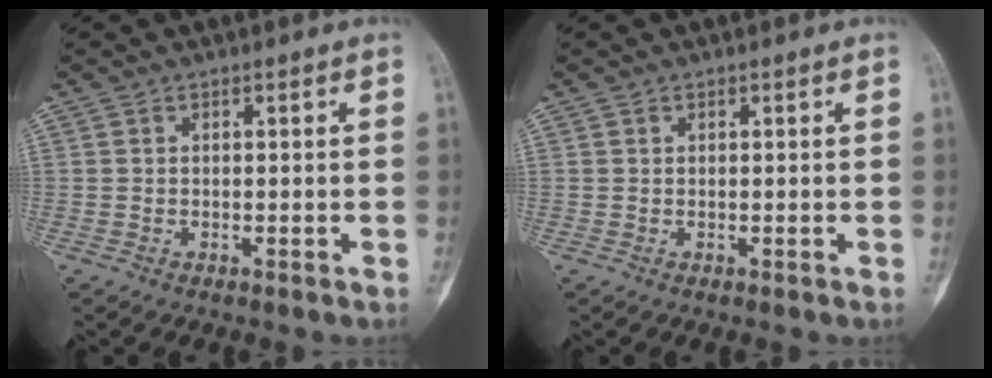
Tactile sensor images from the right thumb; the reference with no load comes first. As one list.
[{"total": 0.0}]